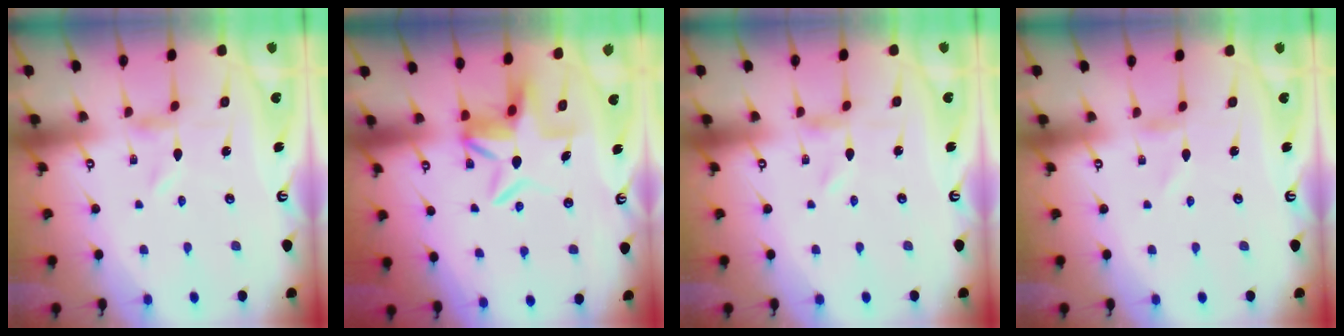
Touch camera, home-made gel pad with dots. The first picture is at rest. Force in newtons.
{"total": 7.6, "press": 7.2, "slide": 2.3}
{"total": 0.0}
{"total": 0.7, "press": 0.7, "slide": 0.2}